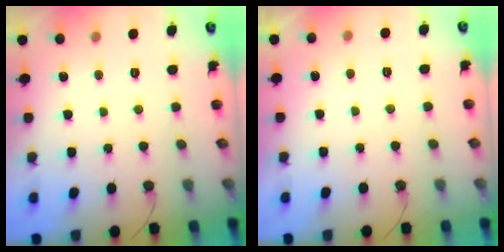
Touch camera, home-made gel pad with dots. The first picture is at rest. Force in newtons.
{"total": 1.0, "press": 0.8, "slide": 0.5}